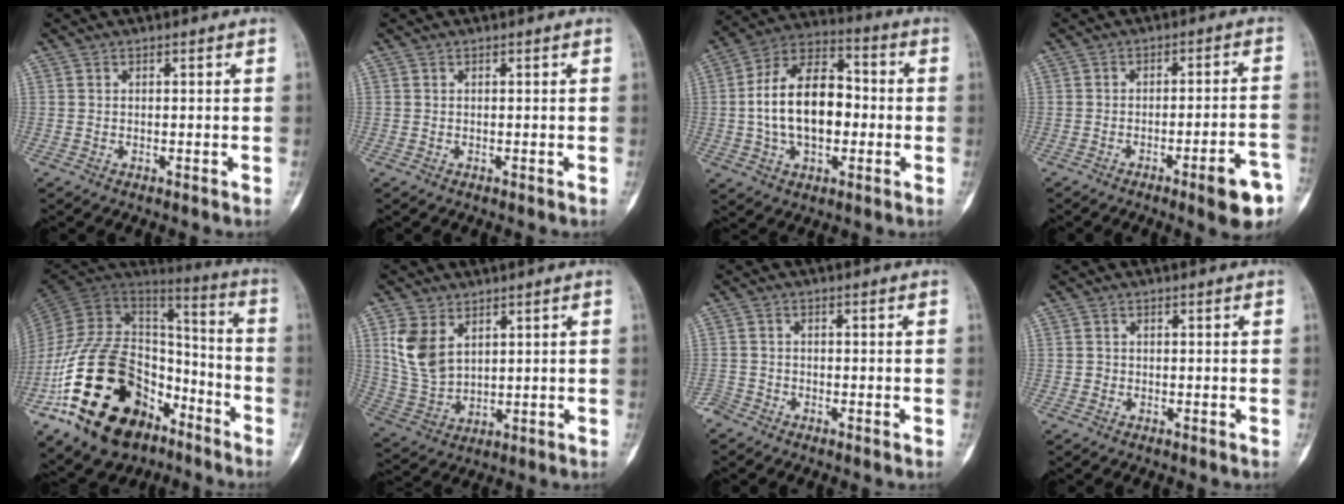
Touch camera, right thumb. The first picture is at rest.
{"total": 0.0}
{"total": 17.3, "force": [-0.9, 10.6, 13.7], "torque": [-0.216, 0.035, -0.020]}
{"total": 9.4, "force": [-5.0, 1.6, 7.8], "torque": [-0.094, 0.030, -0.063]}
{"total": 30.7, "force": [-15.3, 18.4, 19.2], "torque": [-0.389, 0.062, -0.259]}
{"total": 9.3, "force": [3.8, 6.0, 5.9], "torque": [-0.111, -0.013, 0.093]}
{"total": 2.1, "force": [-1.9, 0.9, -0.2], "torque": [0.010, 0.002, -0.043]}
{"total": 0.7, "force": [-0.2, 0.6, 0.1], "torque": [0.001, 0.004, -0.004]}